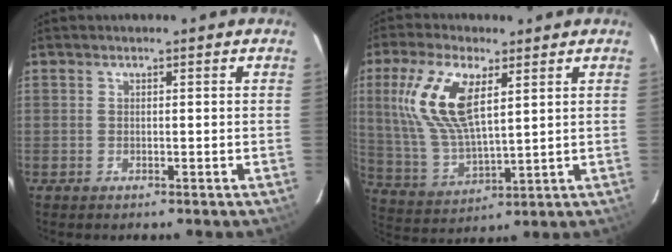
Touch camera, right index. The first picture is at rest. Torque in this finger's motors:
{"motor_torque": [0.71, 0.08, 0.44, 0.21]}